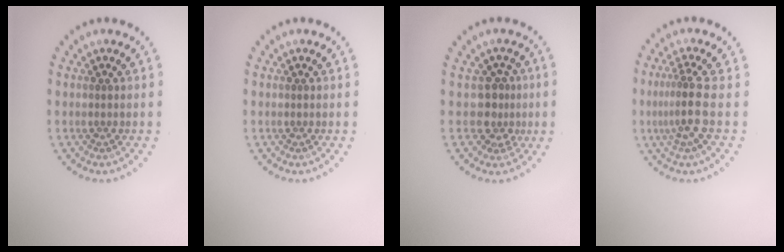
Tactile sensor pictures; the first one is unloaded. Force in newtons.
{"total": 0.0}
{"total": 2.5, "press": 1.8, "slide": 1.8}
{"total": 2.9, "press": 2.1, "slide": 2.0}